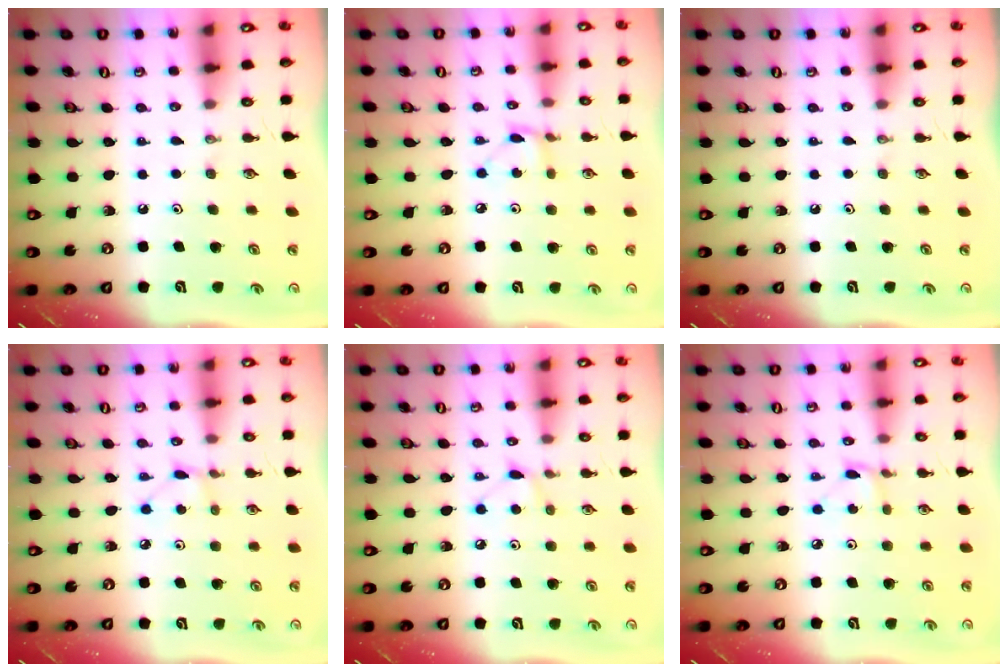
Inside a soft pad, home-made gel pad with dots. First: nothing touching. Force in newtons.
{"total": 3.7, "press": 3.6, "slide": 0.4}
{"total": 0.0}
{"total": 3.1, "press": 3.0, "slide": 0.4}
{"total": 5.2, "press": 5.2, "slide": 0.6}
{"total": 2.0, "press": 2.0, "slide": 0.2}